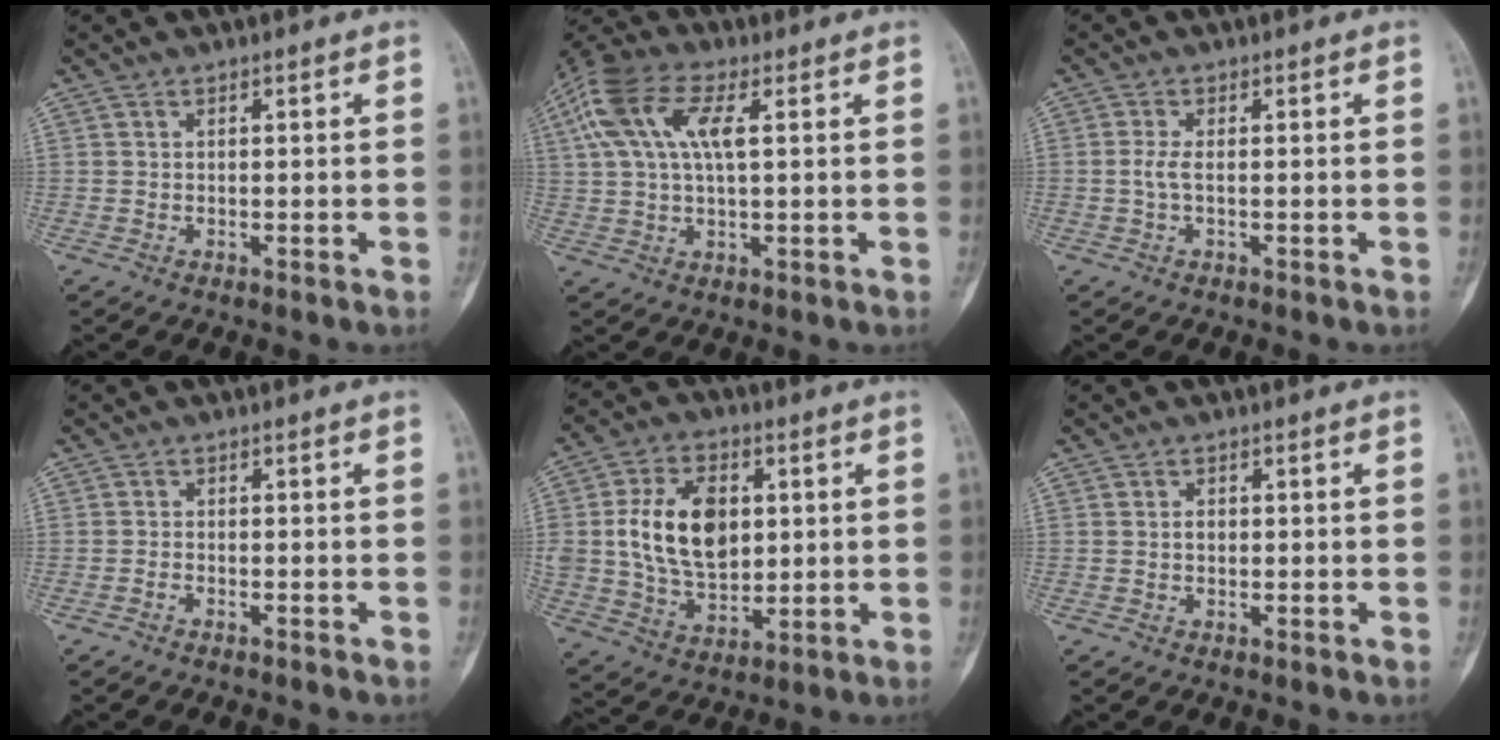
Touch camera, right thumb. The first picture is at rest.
{"total": 13.4, "force": [4.3, 5.5, 11.4], "torque": [-0.252, 0.026, 0.078]}
{"total": 2.0, "force": [-0.1, 0.6, 1.9], "torque": [-0.051, -0.002, -0.003]}
{"total": 0.9, "force": [-0.7, 0.3, 0.3], "torque": [-0.010, 0.007, -0.015]}
{"total": 16.0, "force": [2.6, 10.5, 11.7], "torque": [-0.181, -0.008, 0.053]}
{"total": 1.1, "force": [0.0, 0.8, 0.8], "torque": [-0.010, 0.002, -0.001]}